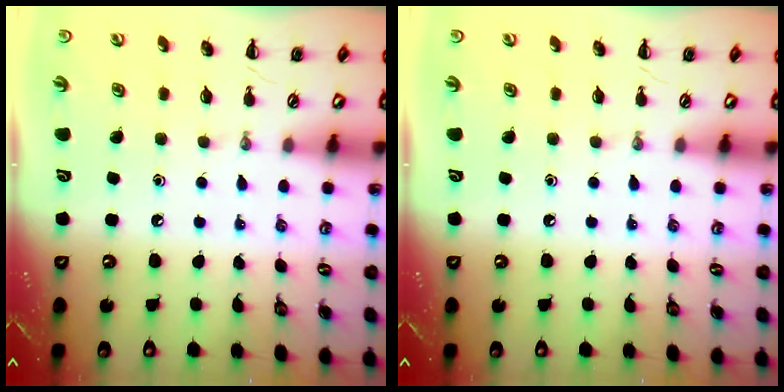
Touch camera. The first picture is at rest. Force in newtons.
{"total": 0.0}